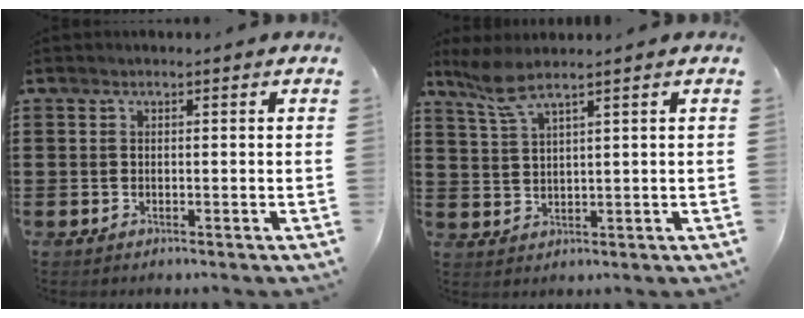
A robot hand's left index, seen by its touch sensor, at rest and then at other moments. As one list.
[{"total": 4.1, "force": [3.0, 0.2, 2.8], "torque": [-0.063, -0.001, 0.055]}]